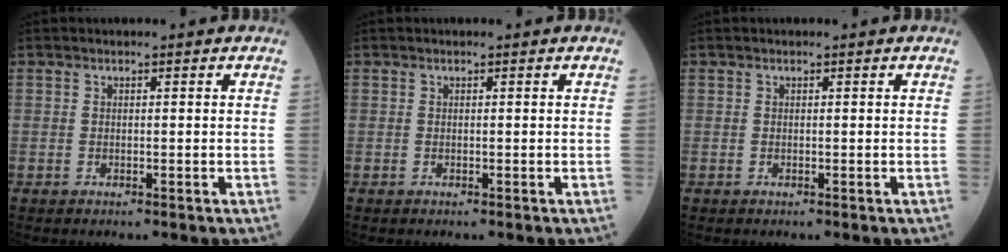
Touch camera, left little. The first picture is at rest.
{"total": 0.0}
{"total": 0.0}